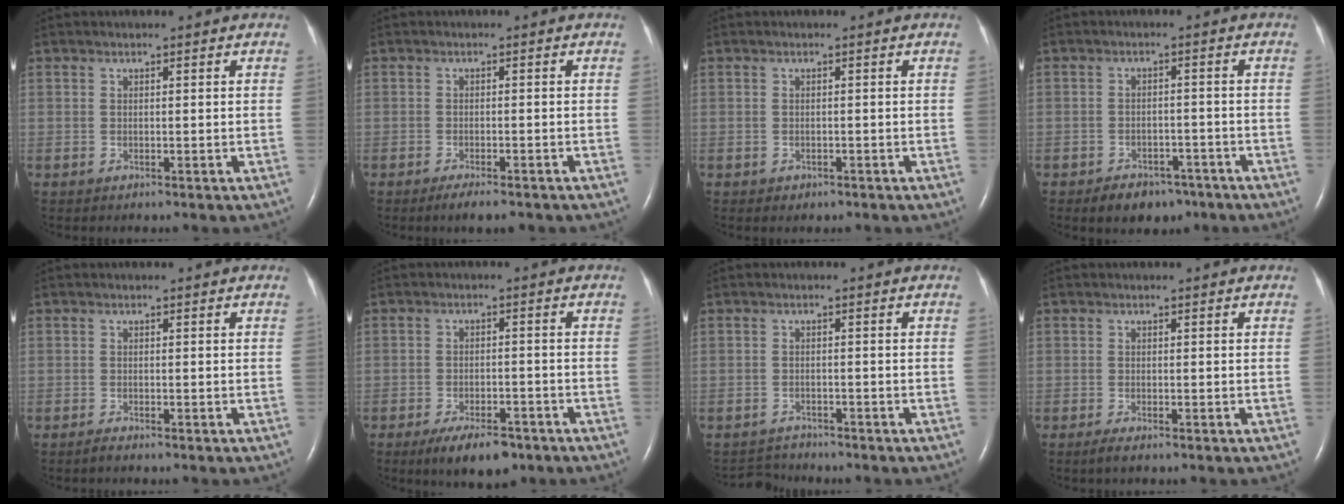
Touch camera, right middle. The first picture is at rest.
{"total": 4.5, "force": [-3.4, 1.0, 2.7], "torque": [-0.036, -0.007, -0.044]}
{"total": 0.8, "force": [-0.5, 0.6, 0.2], "torque": [-0.007, 0.000, -0.005]}
{"total": 5.8, "force": [-4.3, 3.3, 2.1], "torque": [-0.033, 0.004, -0.059]}
{"total": 0.8, "force": [-0.7, 0.0, 0.3], "torque": [-0.012, -0.002, -0.015]}
{"total": 7.4, "force": [-5.2, 2.8, 4.5], "torque": [-0.074, -0.006, -0.080]}
{"total": 2.7, "force": [-2.5, 0.3, -0.9], "torque": [0.013, -0.013, -0.041]}
{"total": 1.3, "force": [-1.0, 0.1, 0.9], "torque": [-0.027, -0.006, -0.021]}